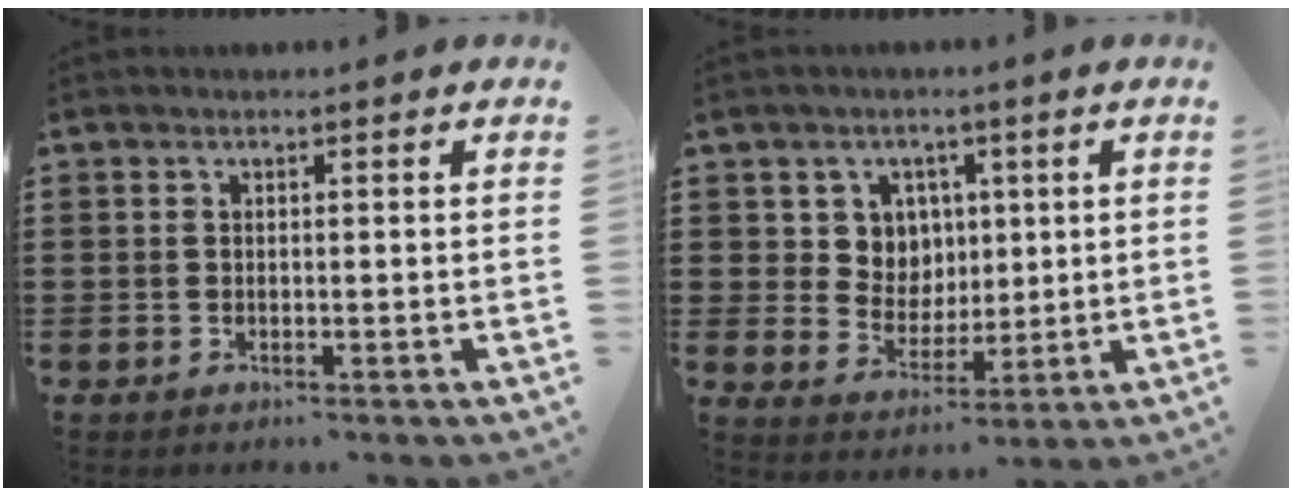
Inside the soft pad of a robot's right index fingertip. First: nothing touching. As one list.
[{"total": 5.9, "force": [2.3, 5.3, 1.1], "torque": [-0.043, 0.009, 0.041]}]